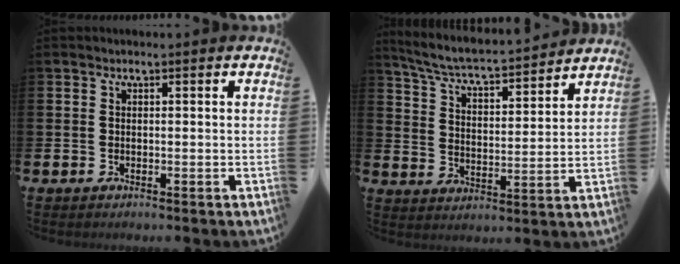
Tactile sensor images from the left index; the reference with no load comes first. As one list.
[{"total": 5.8, "force": [5.5, 0.3, 1.9], "torque": [-0.066, -0.046, 0.090]}]